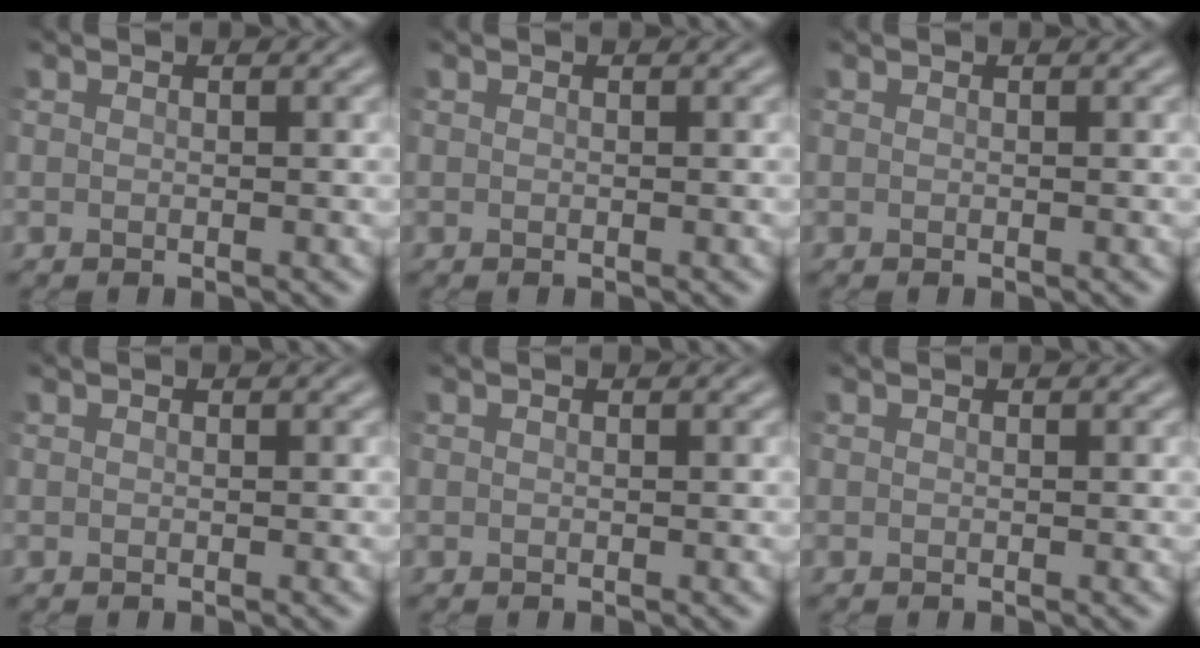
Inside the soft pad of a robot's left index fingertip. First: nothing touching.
{"total": 0.0}
{"total": 0.0}
{"total": 0.0}
{"total": 0.0}
{"total": 0.0}